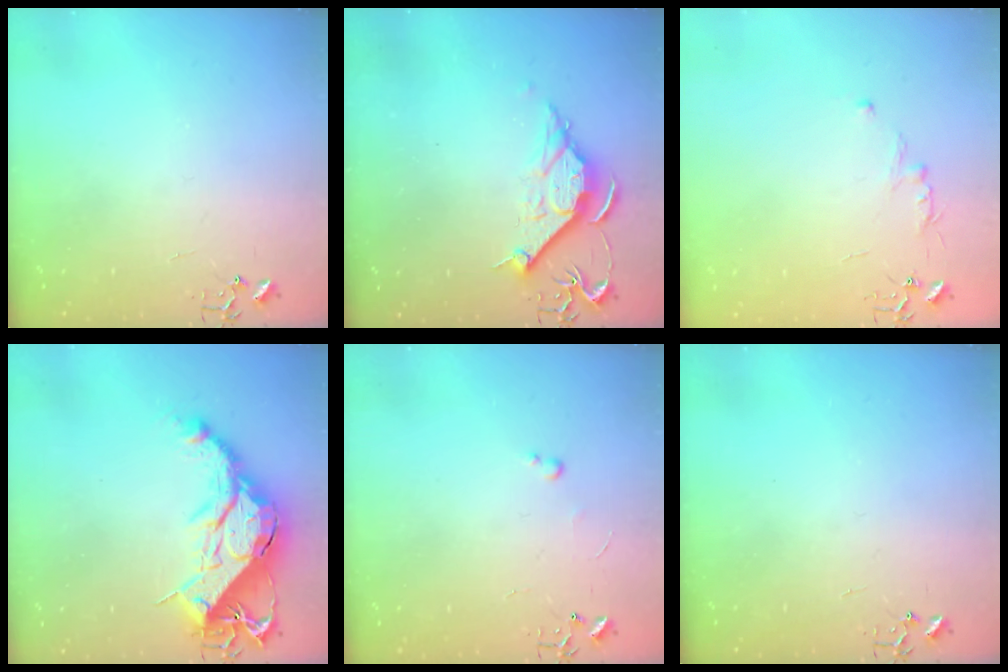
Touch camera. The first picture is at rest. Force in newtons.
{"total": 10.7, "press": 10.7, "slide": 0.7}
{"total": 5.5, "press": 5.5, "slide": 0.6}
{"total": 19.8, "press": 19.8, "slide": 1.2}
{"total": 2.4, "press": 2.3, "slide": 0.4}
{"total": 0.0}